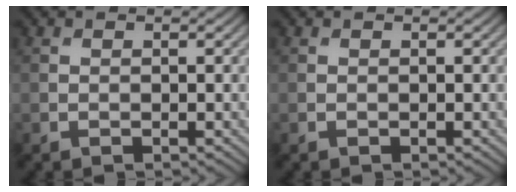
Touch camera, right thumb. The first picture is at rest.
{"total": 0.0}